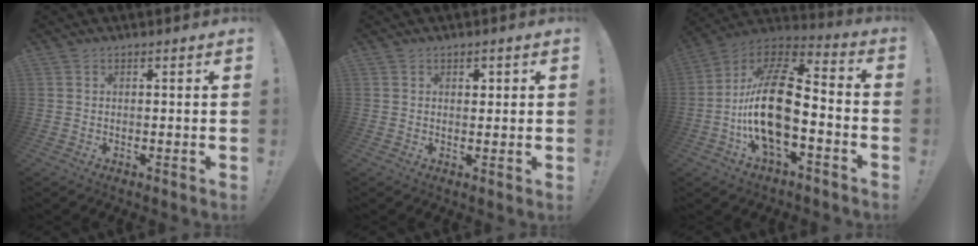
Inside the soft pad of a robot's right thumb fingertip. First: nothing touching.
{"total": 1.3, "force": [0.6, 1.1, 0.2], "torque": [0.016, -0.006, 0.006]}
{"total": 21.9, "force": [-4.9, 10.1, 18.8], "torque": [-0.373, 0.028, -0.083]}